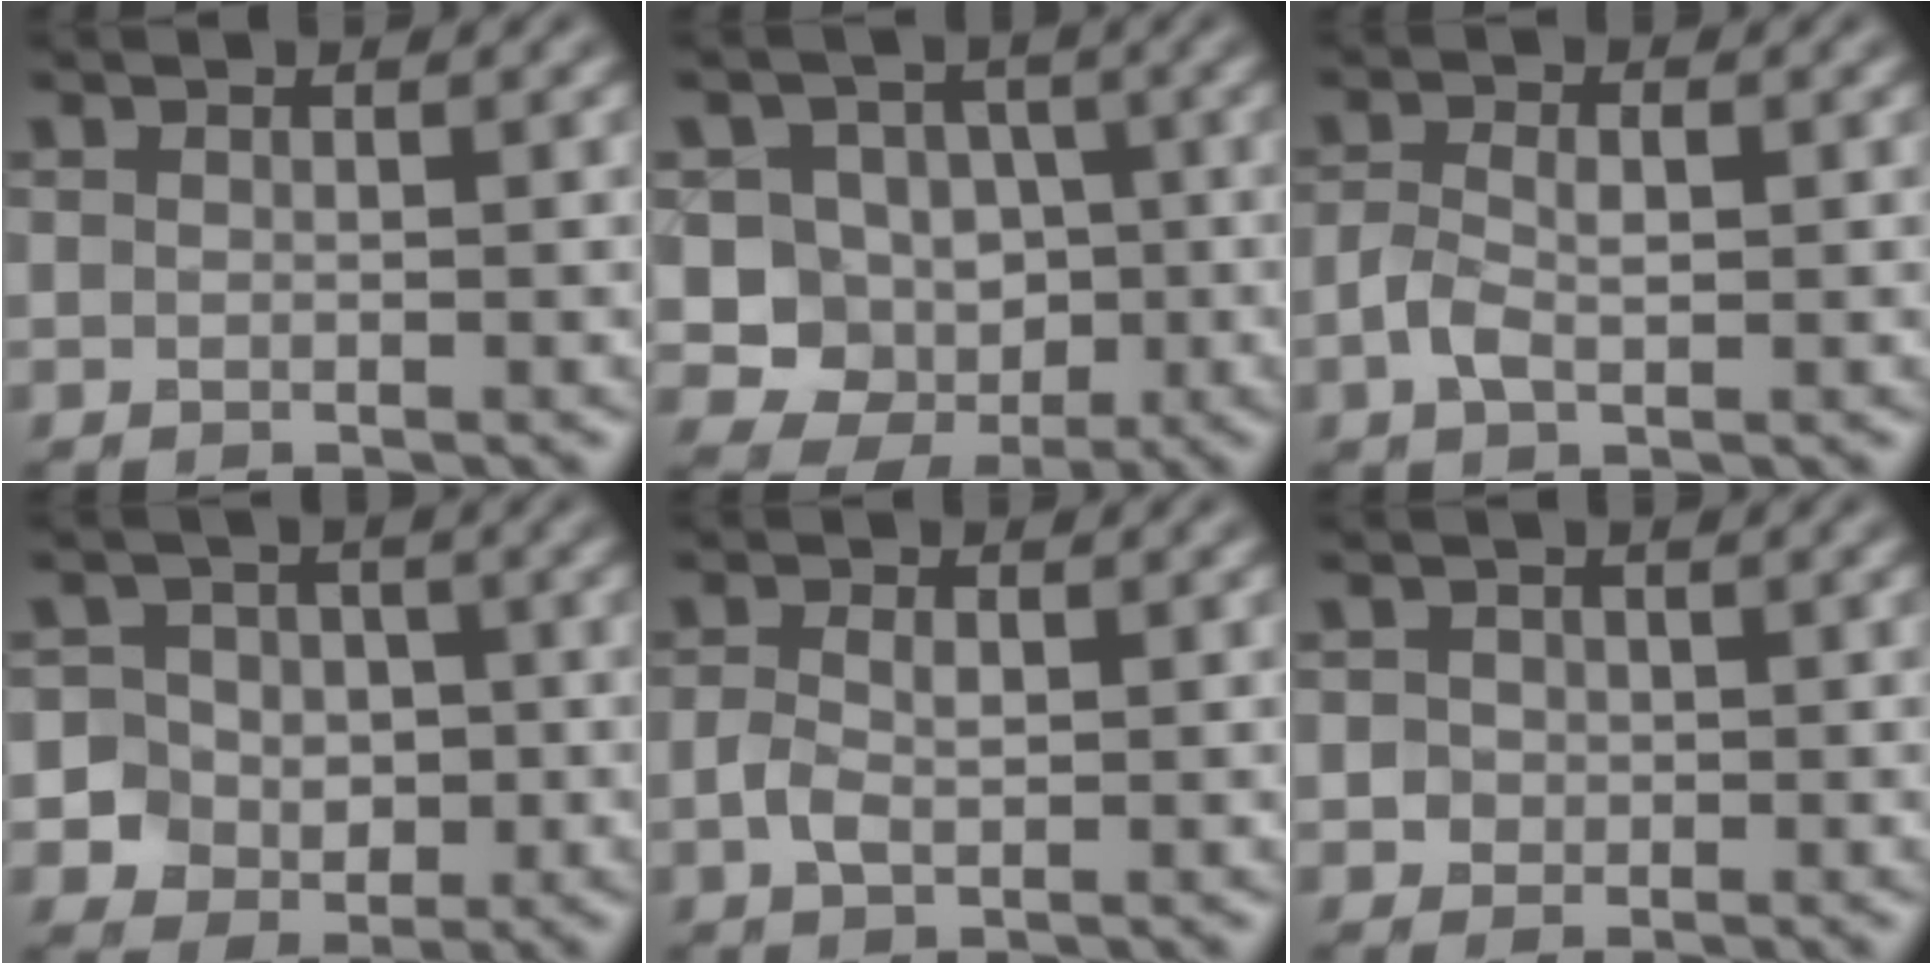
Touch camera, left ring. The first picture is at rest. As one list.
[{"total": 7.9, "force": [-0.9, 7.4, 2.8], "torque": [-0.037, 0.023, -0.042]}, {"total": 2.6, "force": [-0.6, 1.4, 2.1], "torque": [-0.045, 0.003, -0.014]}, {"total": 6.3, "force": [-1.1, 6.0, 1.5], "torque": [-0.023, 0.018, -0.039]}, {"total": 2.1, "force": [-0.3, 1.3, 1.6], "torque": [-0.036, 0.001, -0.007]}, {"total": 1.8, "force": [0.2, 1.8, 0.5], "torque": [0.007, 0.003, -0.001]}]